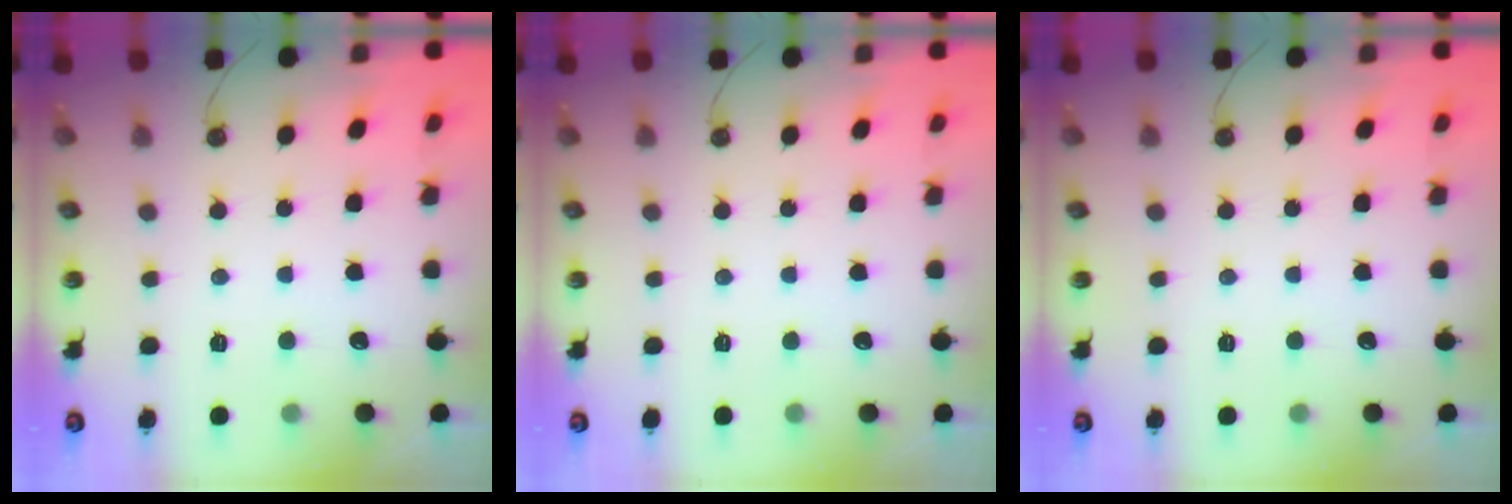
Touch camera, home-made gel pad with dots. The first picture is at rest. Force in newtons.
{"total": 0.0}
{"total": 0.0}